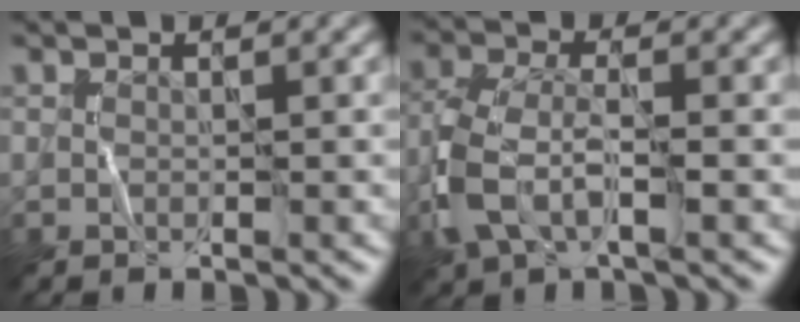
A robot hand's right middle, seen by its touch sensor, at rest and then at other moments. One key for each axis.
{"total": 4.8, "fx": -1.9, "fy": 2.4, "fz": 3.6, "tx": -0.091, "ty": 0.002, "tz": -0.044}